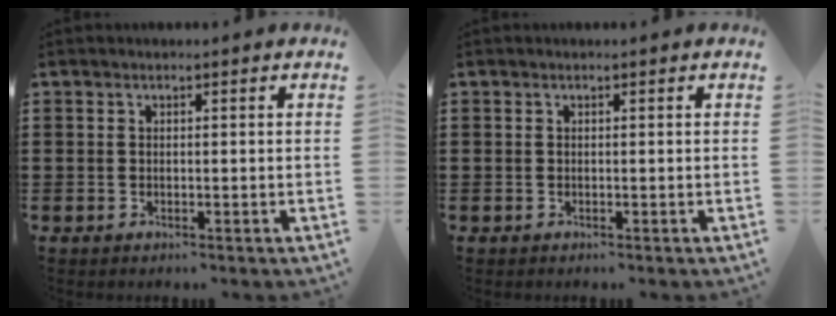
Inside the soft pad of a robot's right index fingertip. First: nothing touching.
{"total": 0.0}